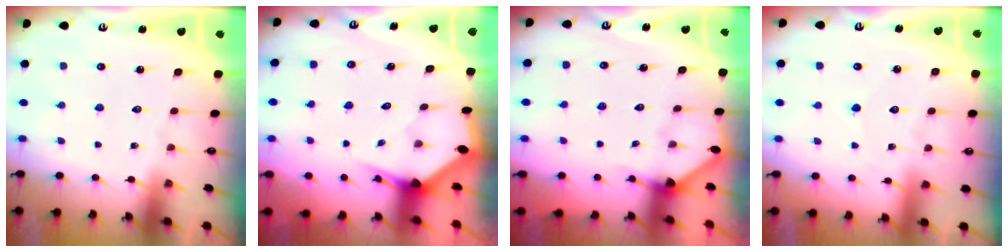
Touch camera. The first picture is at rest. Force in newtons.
{"total": 2.9, "press": 2.9, "slide": 0.1}
{"total": 2.6, "press": 2.6, "slide": 0.4}
{"total": 4.8, "press": 4.8, "slide": 0.6}